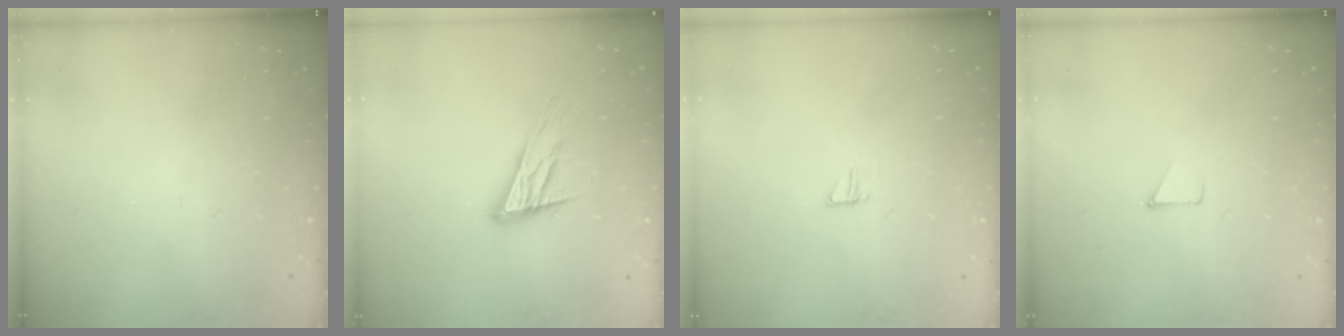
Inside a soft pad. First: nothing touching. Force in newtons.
{"total": 15.2, "press": 15.0, "slide": 2.7}
{"total": 5.4, "press": 5.4, "slide": 0.5}
{"total": 2.9, "press": 2.8, "slide": 0.3}